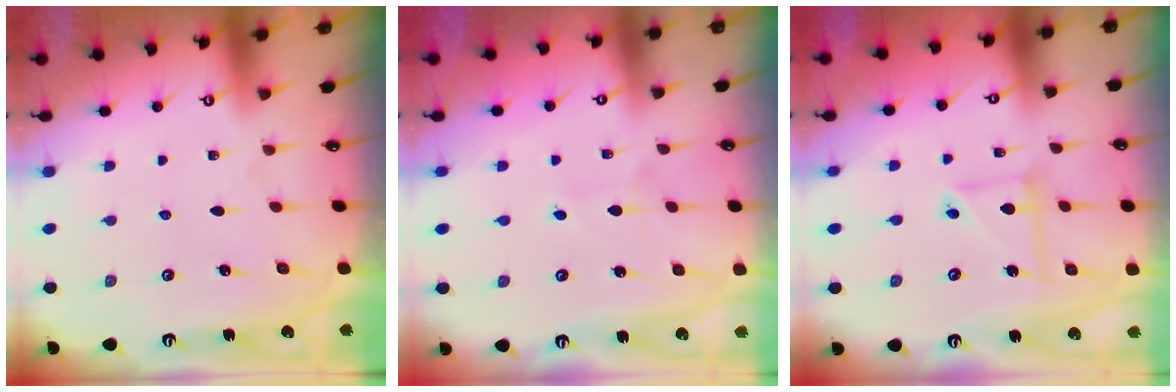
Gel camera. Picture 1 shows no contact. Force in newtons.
{"total": 3.2, "press": 3.1, "slide": 0.3}
{"total": 6.3, "press": 6.3, "slide": 0.4}